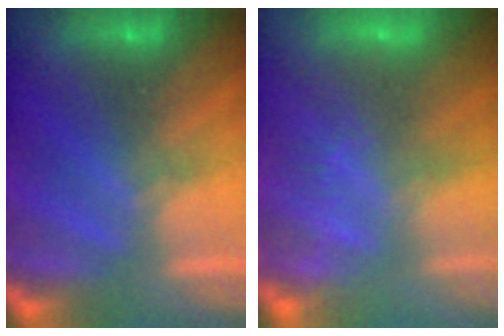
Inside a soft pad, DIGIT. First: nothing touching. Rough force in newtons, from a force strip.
{"total": 3.6}